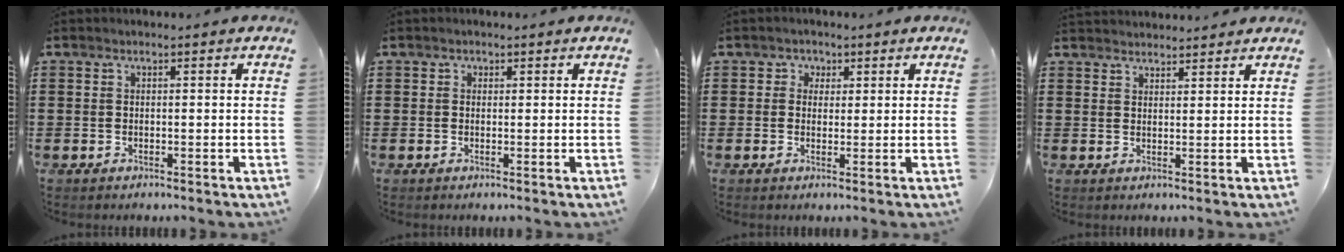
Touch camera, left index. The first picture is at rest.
{"total": 0.6, "force": [0.0, 0.6, 0.0], "torque": [-0.003, 0.004, 0.000]}
{"total": 1.9, "force": [0.4, 1.8, 0.0], "torque": [-0.010, 0.010, 0.003]}
{"total": 2.2, "force": [2.2, 0.2, -0.2], "torque": [-0.003, -0.004, 0.043]}